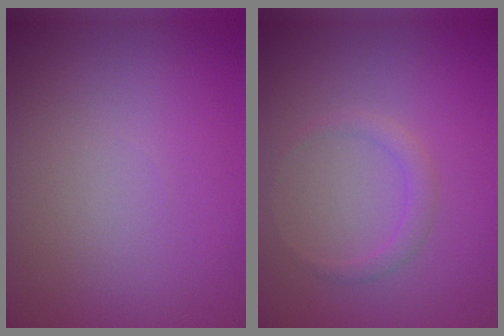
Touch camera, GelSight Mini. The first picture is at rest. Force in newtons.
{"total": 1.3, "press": 1.3, "slide": 0.1}